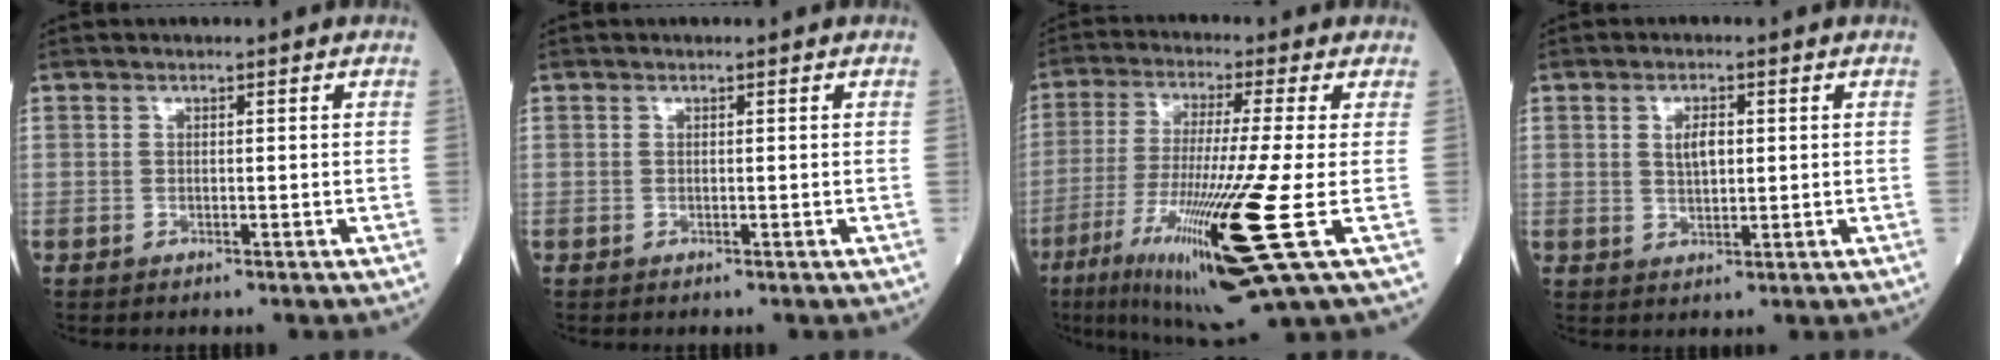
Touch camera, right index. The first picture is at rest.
{"total": 0.0}
{"total": 18.6, "force": [-7.0, -1.0, 17.2], "torque": [-0.323, -0.058, -0.132]}
{"total": 0.6, "force": [0.2, 0.1, 0.6], "torque": [-0.016, -0.002, 0.005]}